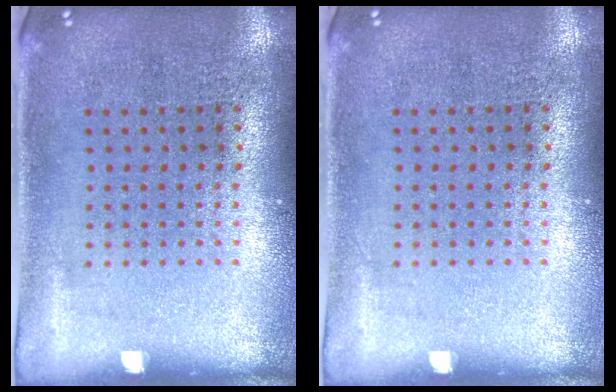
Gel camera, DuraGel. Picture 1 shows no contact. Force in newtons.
{"total": 0.0}